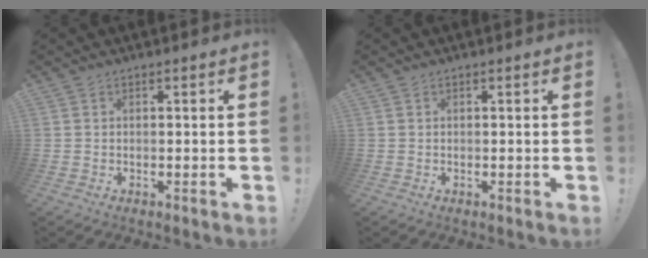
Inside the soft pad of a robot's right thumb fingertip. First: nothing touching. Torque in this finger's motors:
{"motor_torque": [0.01, 0.01, 0.07, -0.09, -0.01]}